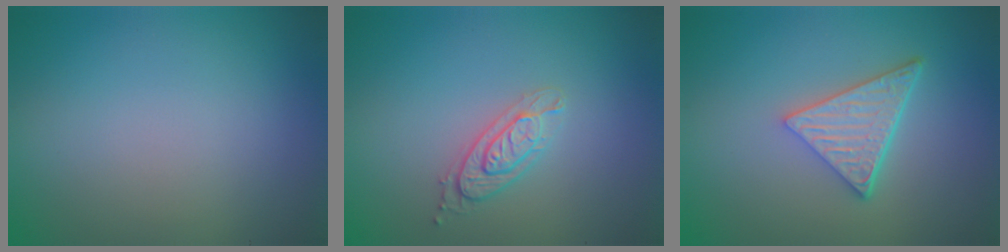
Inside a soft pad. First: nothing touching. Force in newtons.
{"total": 2.1, "press": 2.1, "slide": 0.3}
{"total": 4.7, "press": 3.4, "slide": 3.3}